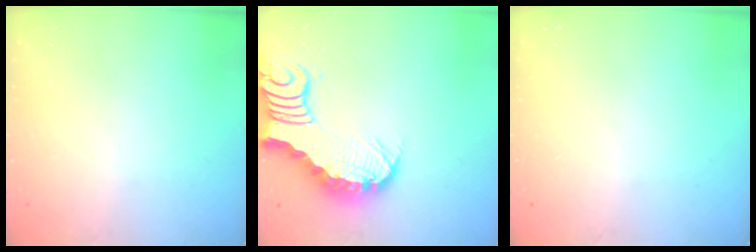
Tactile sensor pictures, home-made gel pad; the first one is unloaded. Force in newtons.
{"total": 5.5, "press": 5.5, "slide": 0.6}
{"total": 0.0}